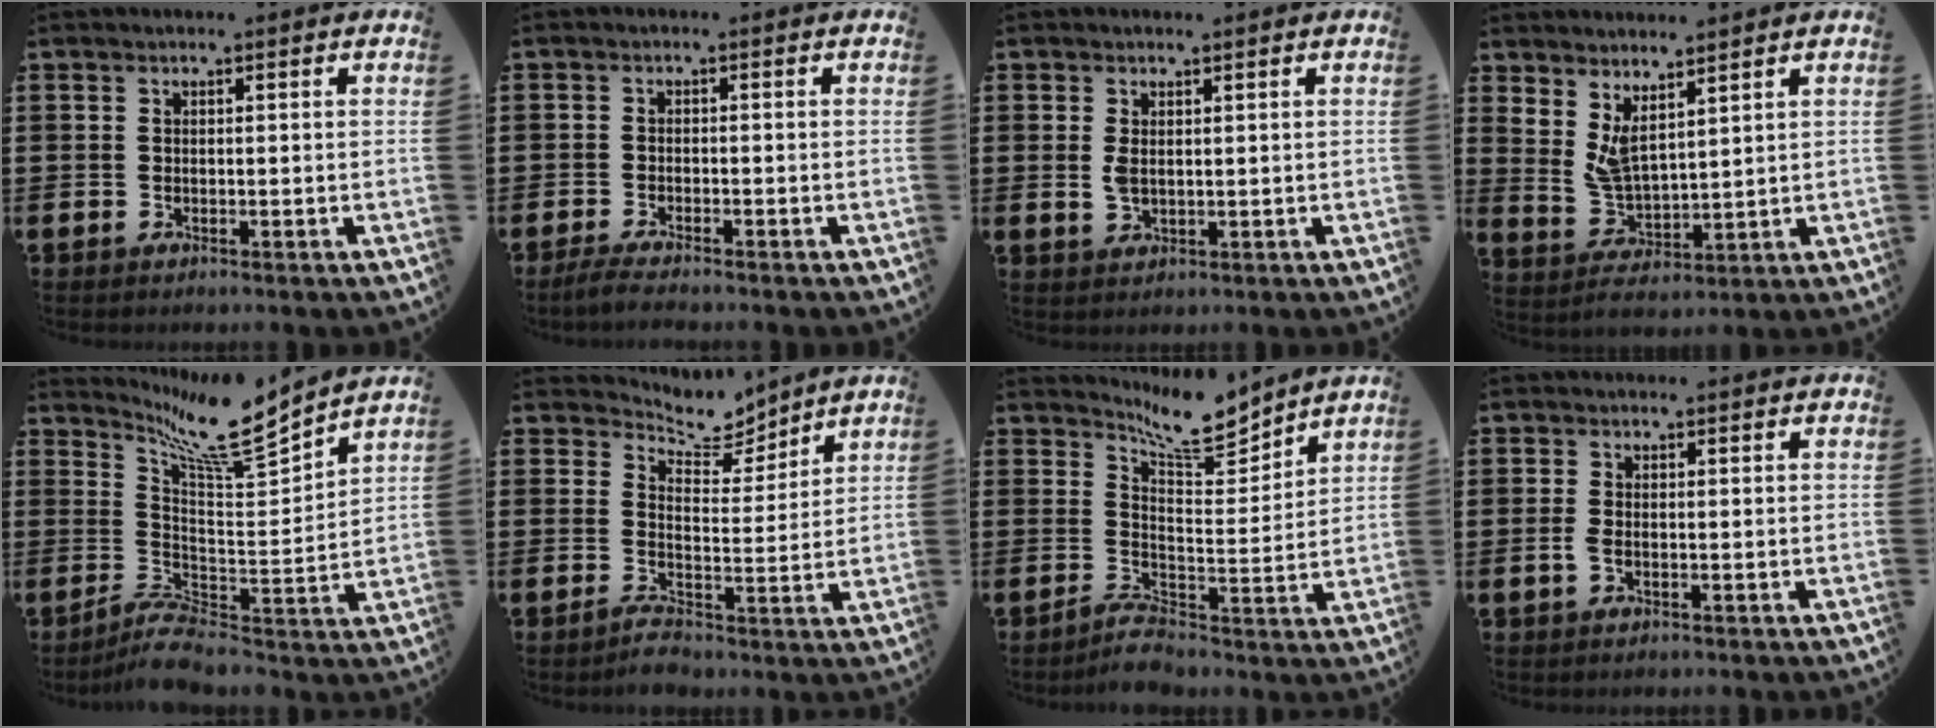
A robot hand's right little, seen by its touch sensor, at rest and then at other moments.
{"total": 1.7, "force": [-1.4, 0.0, 0.8], "torque": [-0.015, 0.002, -0.028]}
{"total": 1.7, "force": [0.7, 0.8, 1.4], "torque": [-0.020, -0.001, 0.010]}
{"total": 4.0, "force": [3.0, 1.0, 2.5], "torque": [-0.056, -0.023, 0.056]}
{"total": 8.9, "force": [5.6, 2.3, 6.6], "torque": [-0.119, -0.056, 0.092]}
{"total": 6.4, "force": [4.6, 3.4, 2.7], "torque": [-0.054, -0.038, 0.080]}
{"total": 7.0, "force": [4.9, 2.8, 4.1], "torque": [-0.074, -0.035, 0.083]}
{"total": 0.9, "force": [-0.2, 0.2, 0.9], "torque": [-0.017, -0.001, -0.003]}